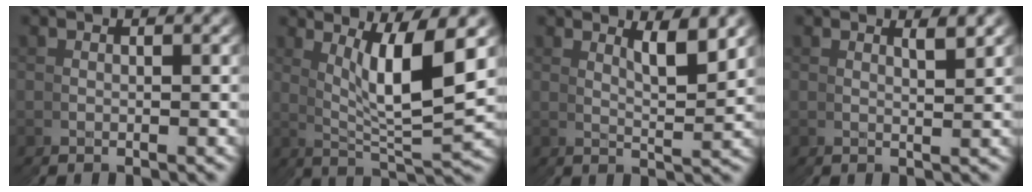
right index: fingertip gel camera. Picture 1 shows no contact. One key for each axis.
{"total": 6.4, "fx": 2.6, "fy": 1.3, "fz": 5.7, "tx": -0.107, "ty": -0.006, "tz": 0.047}
{"total": 2.9, "fx": 2.3, "fy": -0.4, "fz": 1.7, "tx": -0.031, "ty": -0.004, "tz": 0.044}
{"total": 1.5, "fx": 1.3, "fy": -0.7, "fz": 0.5, "tx": -0.004, "ty": 0.001, "tz": 0.024}